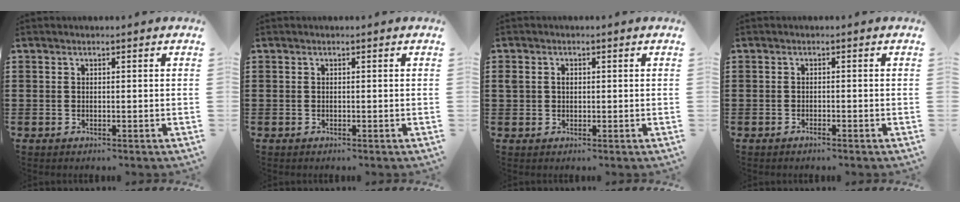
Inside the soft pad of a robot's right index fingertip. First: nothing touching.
{"total": 0.0}
{"total": 1.6, "force": [0.3, 1.3, 0.9], "torque": [-0.020, 0.009, 0.005]}
{"total": 0.7, "force": [-0.7, 0.0, 0.3], "torque": [-0.008, -0.002, -0.013]}